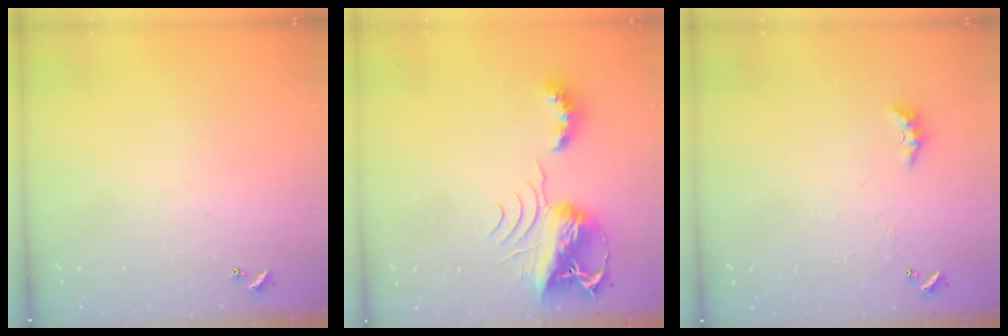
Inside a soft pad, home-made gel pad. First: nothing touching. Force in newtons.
{"total": 9.4, "press": 9.3, "slide": 1.2}
{"total": 3.0, "press": 2.9, "slide": 0.7}